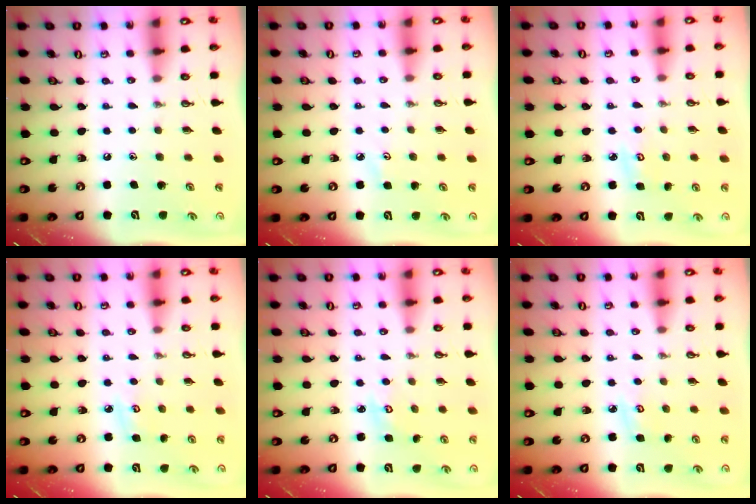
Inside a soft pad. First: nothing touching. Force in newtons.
{"total": 2.8, "press": 2.8, "slide": 0.4}
{"total": 4.6, "press": 4.6, "slide": 0.2}
{"total": 3.9, "press": 3.9, "slide": 0.4}
{"total": 2.8, "press": 2.8, "slide": 0.3}
{"total": 3.9, "press": 3.9, "slide": 0.4}